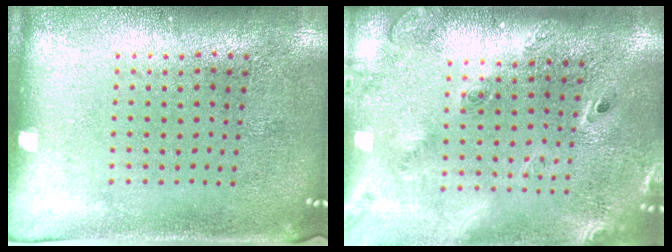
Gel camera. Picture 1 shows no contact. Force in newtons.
{"total": 2.5, "press": 1.8, "slide": 1.6}